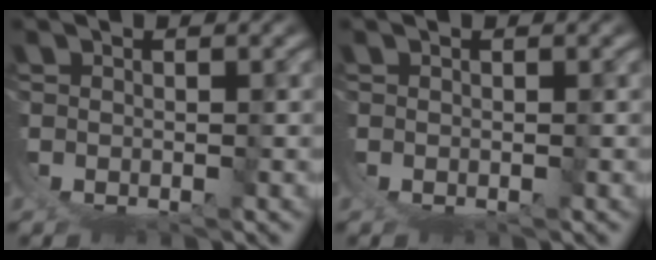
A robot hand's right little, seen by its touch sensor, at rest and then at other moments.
{"total": 0.0}